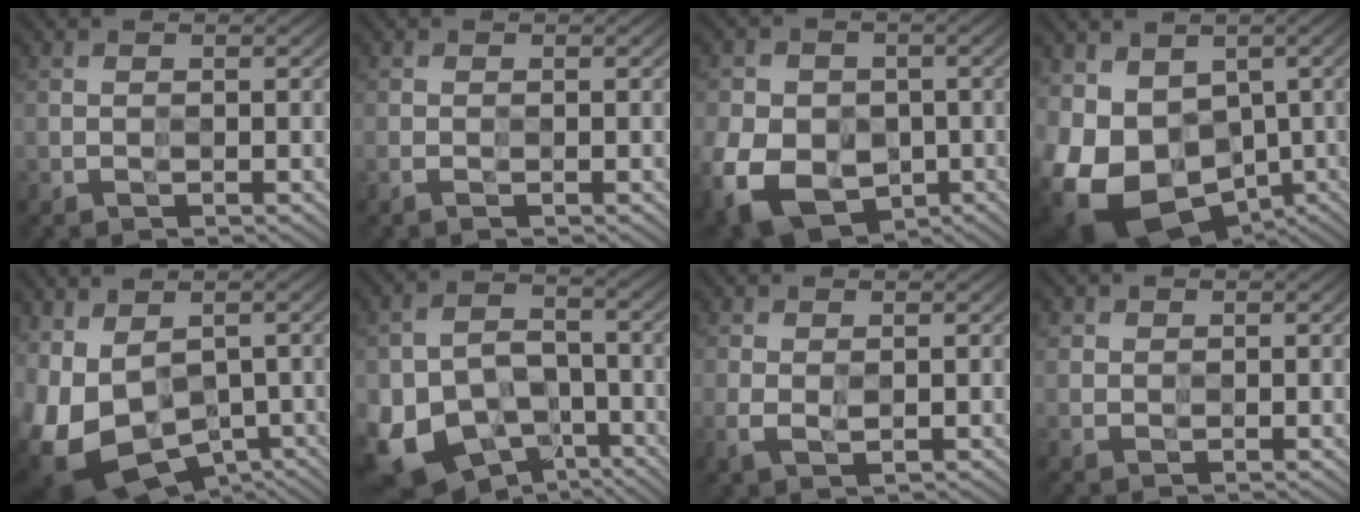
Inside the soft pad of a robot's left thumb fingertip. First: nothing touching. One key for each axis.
{"total": 0.7, "fx": -0.4, "fy": 0.1, "fz": 0.6, "tx": -0.016, "ty": -0.002, "tz": -0.009}
{"total": 12.6, "fx": -4.1, "fy": 9.7, "fz": 6.9, "tx": -0.166, "ty": -0.043, "tz": -0.083}
{"total": 15.0, "fx": -3.5, "fy": 11.3, "fz": 9.2, "tx": -0.215, "ty": -0.030, "tz": -0.036}
{"total": 15.3, "fx": -4.1, "fy": 10.2, "fz": 10.7, "tx": -0.263, "ty": -0.036, "tz": -0.018}
{"total": 14.6, "fx": -7.3, "fy": 9.7, "fz": 8.0, "tx": -0.190, "ty": -0.049, "tz": -0.113}
{"total": 2.0, "fx": 0.3, "fy": 0.9, "fz": 1.8, "tx": -0.043, "ty": -0.002, "tz": 0.006}
{"total": 1.3, "fx": 0.6, "fy": 1.1, "fz": 0.3, "tx": -0.005, "ty": -0.001, "tz": 0.013}